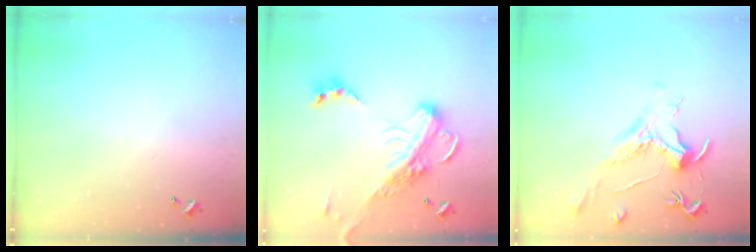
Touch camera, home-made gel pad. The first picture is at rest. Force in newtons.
{"total": 9.8, "press": 9.6, "slide": 2.0}
{"total": 1.6, "press": 1.4, "slide": 0.6}